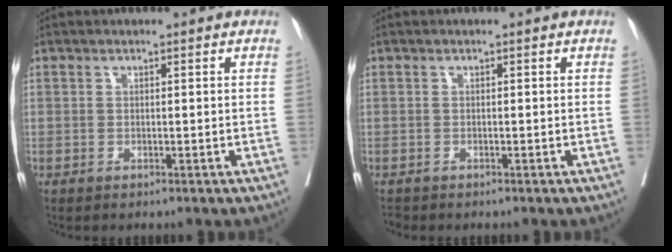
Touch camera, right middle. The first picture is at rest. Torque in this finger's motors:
{"motor_torque": [-0.11, 0.12, -0.04, -0.01]}